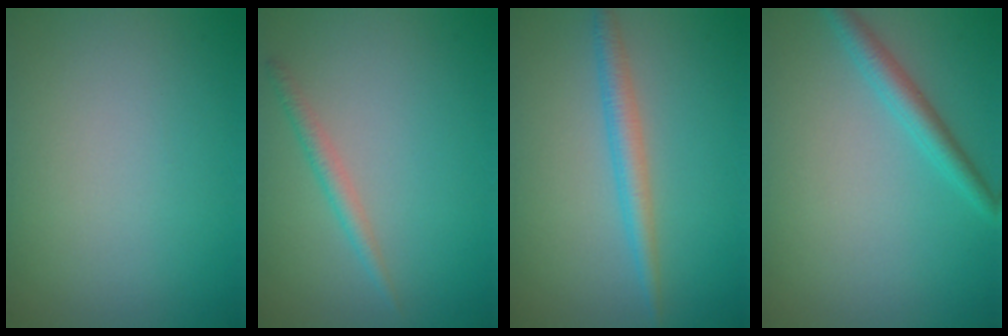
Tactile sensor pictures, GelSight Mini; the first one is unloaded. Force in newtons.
{"total": 1.5, "press": 1.5, "slide": 0.0}
{"total": 2.3, "press": 2.3, "slide": 0.1}
{"total": 2.3, "press": 2.3, "slide": 0.1}